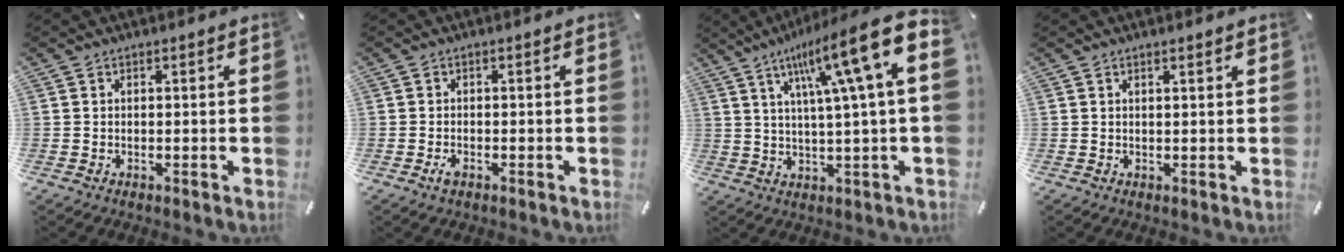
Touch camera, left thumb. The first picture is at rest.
{"total": 1.6, "force": [-1.0, 0.9, 0.9], "torque": [-0.025, 0.000, -0.020]}
{"total": 17.2, "force": [6.9, 2.1, 15.7], "torque": [-0.261, -0.029, 0.096]}
{"total": 1.0, "force": [0.6, 0.0, 0.7], "torque": [-0.014, -0.001, 0.011]}